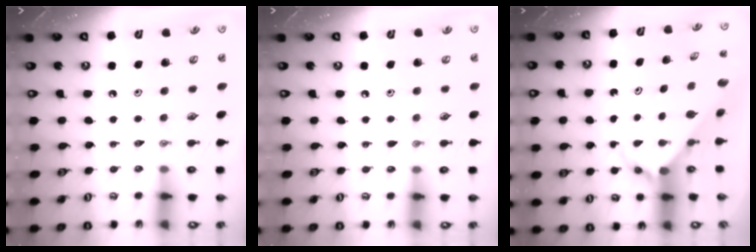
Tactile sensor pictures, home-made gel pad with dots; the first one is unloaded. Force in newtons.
{"total": 2.4, "press": 2.4, "slide": 0.4}
{"total": 3.9, "press": 3.9, "slide": 0.4}